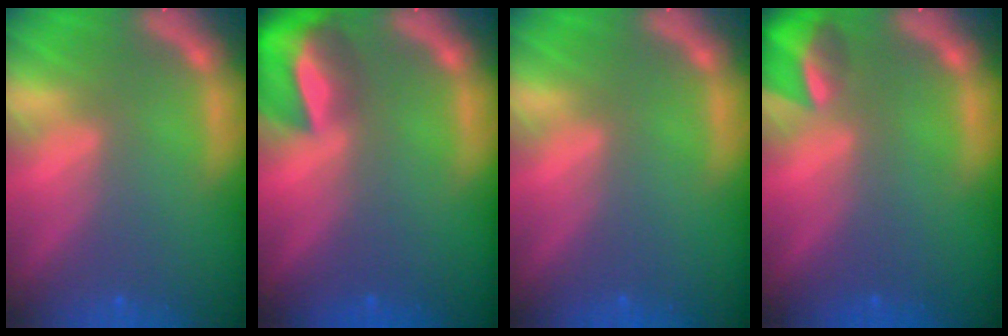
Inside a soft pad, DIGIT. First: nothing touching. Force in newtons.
{"total": 7.4}
{"total": 0.0}
{"total": 3.9}